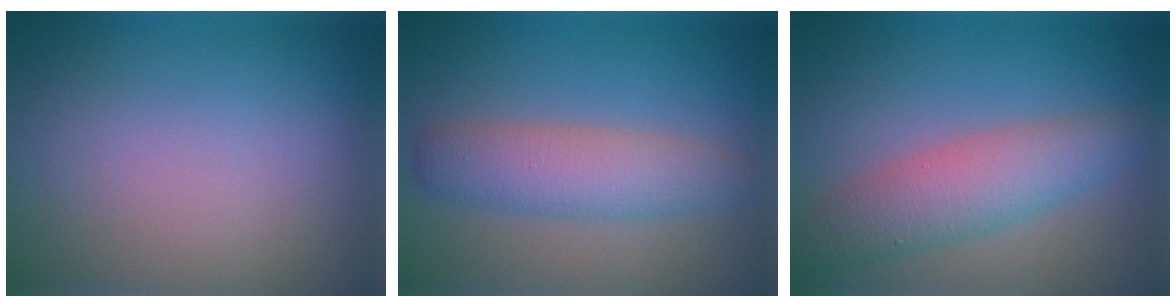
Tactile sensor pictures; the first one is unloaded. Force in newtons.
{"total": 4.3, "press": 4.3, "slide": 0.0}
{"total": 5.0, "press": 5.0, "slide": 0.1}